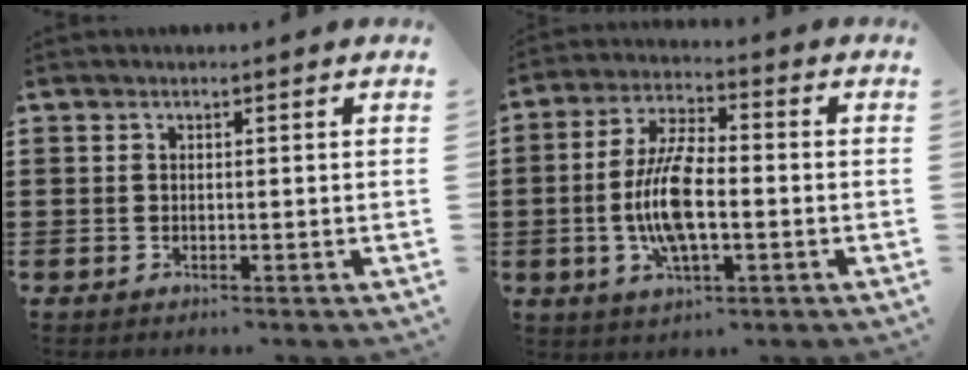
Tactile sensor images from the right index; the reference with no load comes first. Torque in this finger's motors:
{"motor_torque": [2.14, 0.00, 1.05, 0.21]}